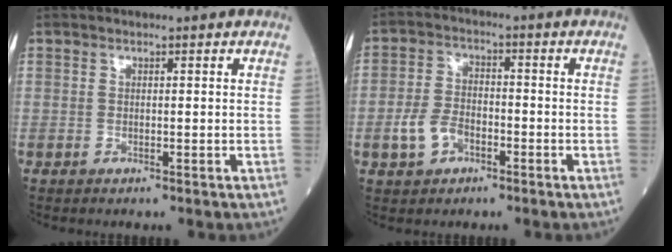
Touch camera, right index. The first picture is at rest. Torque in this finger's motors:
{"motor_torque": [0.21, -0.15, 0.15, 0.00]}